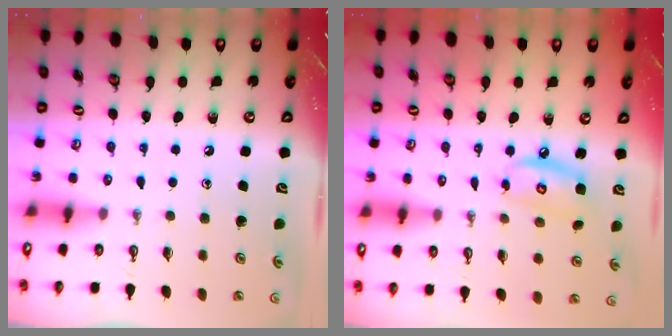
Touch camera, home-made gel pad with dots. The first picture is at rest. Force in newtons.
{"total": 7.8, "press": 7.8, "slide": 0.6}